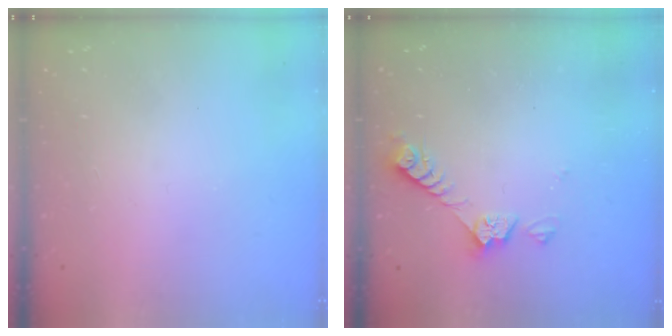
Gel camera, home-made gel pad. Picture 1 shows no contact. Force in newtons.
{"total": 4.9, "press": 4.8, "slide": 0.6}